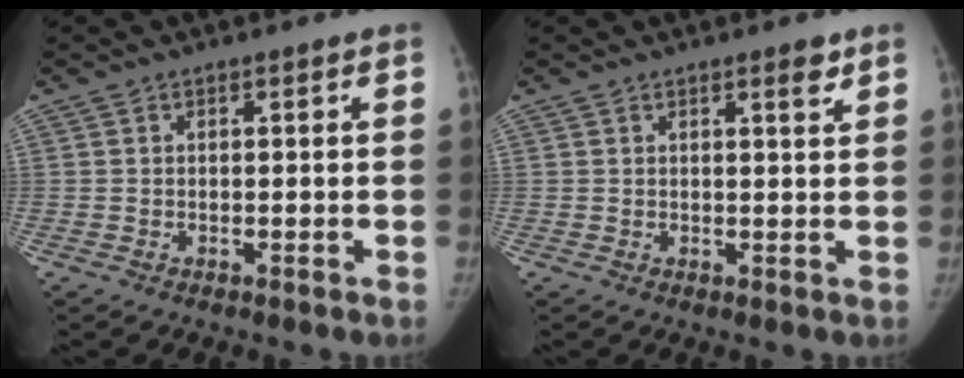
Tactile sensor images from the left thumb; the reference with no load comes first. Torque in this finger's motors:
{"motor_torque": [-0.05, -0.12, 0.37, -0.28, 0.06]}